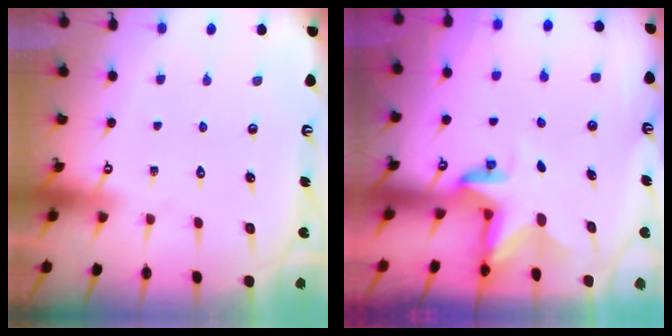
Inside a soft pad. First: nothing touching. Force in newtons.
{"total": 2.8, "press": 2.8, "slide": 0.2}